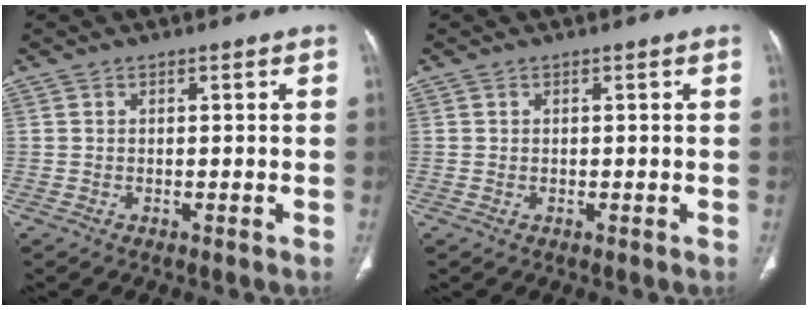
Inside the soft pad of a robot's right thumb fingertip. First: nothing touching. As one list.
[{"total": 0.0}]